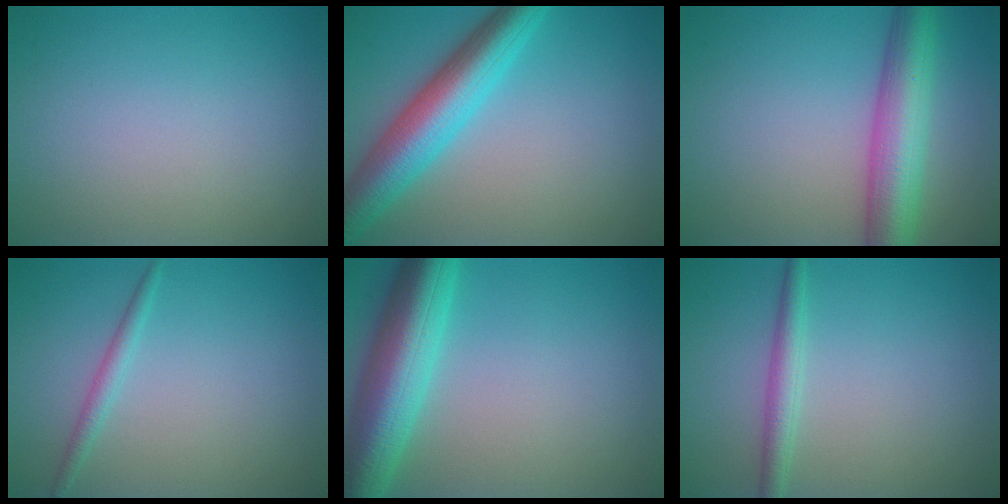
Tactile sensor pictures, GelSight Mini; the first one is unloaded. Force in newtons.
{"total": 7.4, "press": 7.4, "slide": 0.3}
{"total": 7.1, "press": 7.1, "slide": 0.2}
{"total": 1.4, "press": 1.4, "slide": 0.1}
{"total": 8.9, "press": 8.9, "slide": 0.3}
{"total": 2.2, "press": 2.2, "slide": 0.1}